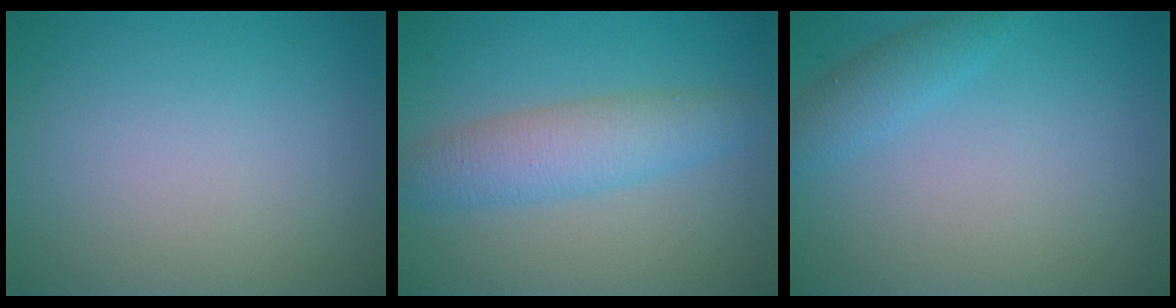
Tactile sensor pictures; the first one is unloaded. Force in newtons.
{"total": 4.2, "press": 4.2, "slide": 0.1}
{"total": 1.9, "press": 1.9, "slide": 0.1}